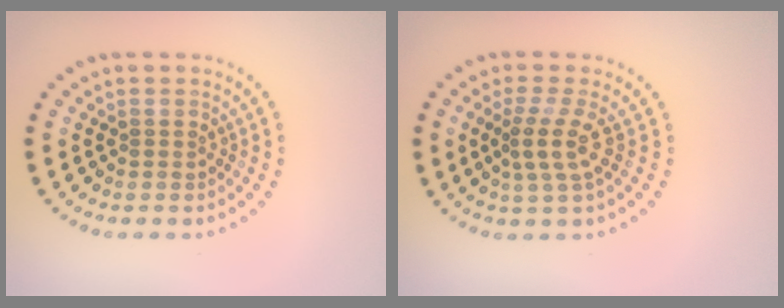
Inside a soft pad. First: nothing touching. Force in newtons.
{"total": 2.6, "press": 1.8, "slide": 1.8}